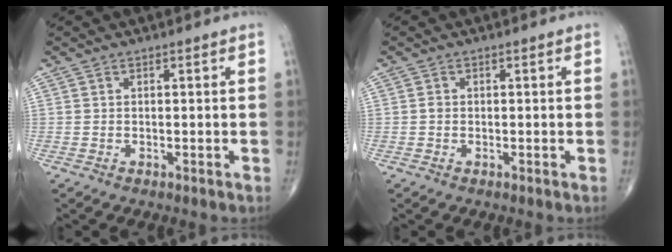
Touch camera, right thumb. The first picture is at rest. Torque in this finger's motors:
{"motor_torque": [0.07, 0.79, 0.26, -0.06, 0.01]}